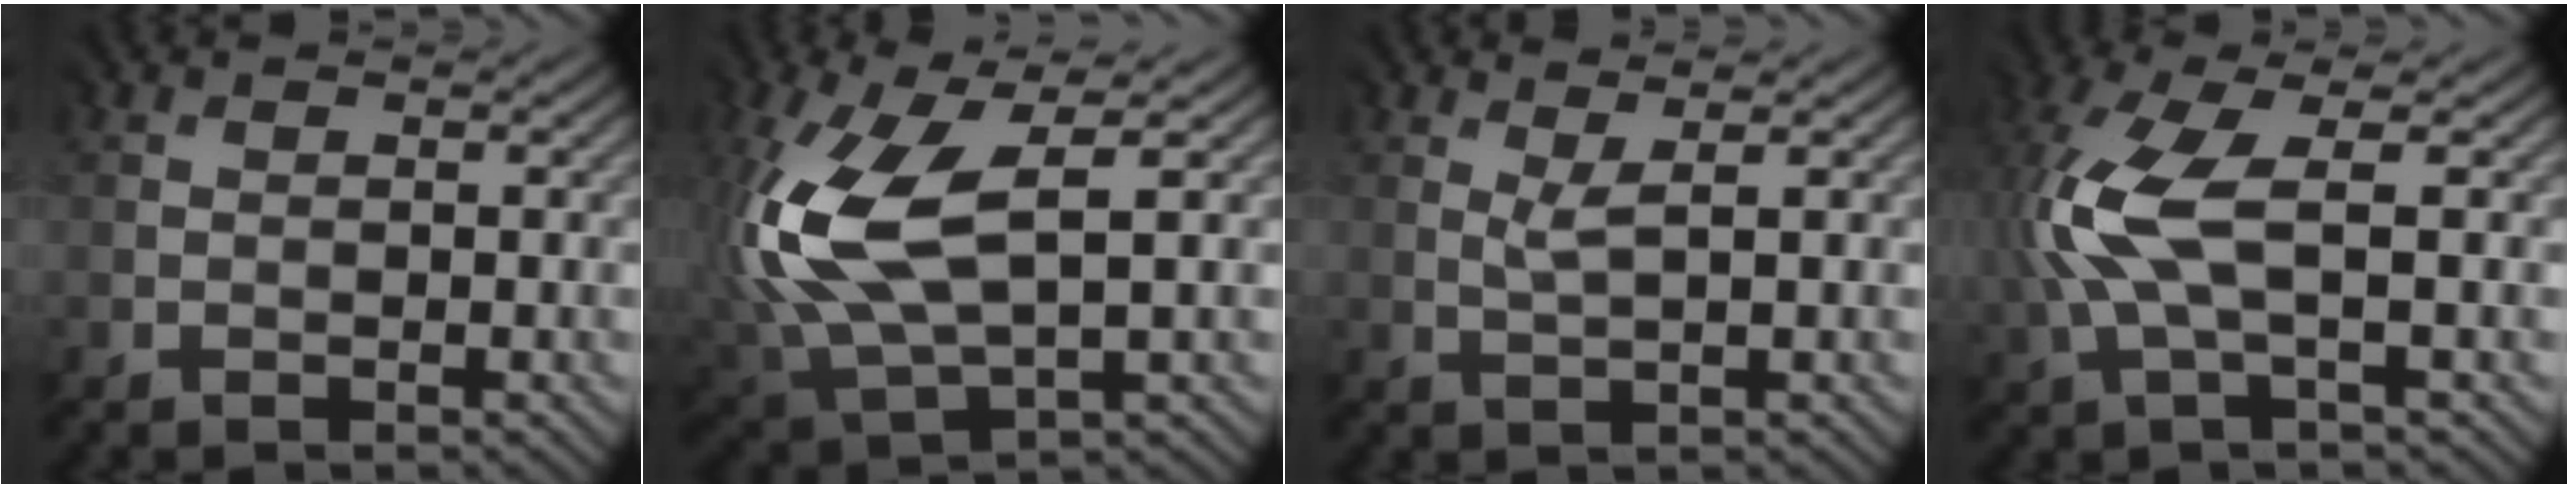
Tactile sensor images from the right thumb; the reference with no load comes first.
{"total": 11.4, "force": [2.7, 6.0, 9.3], "torque": [-0.240, 0.004, 0.057]}
{"total": 1.7, "force": [1.6, -0.4, 0.1], "torque": [-0.003, 0.002, 0.033]}
{"total": 6.8, "force": [1.4, 2.0, 6.3], "torque": [-0.157, 0.018, 0.021]}